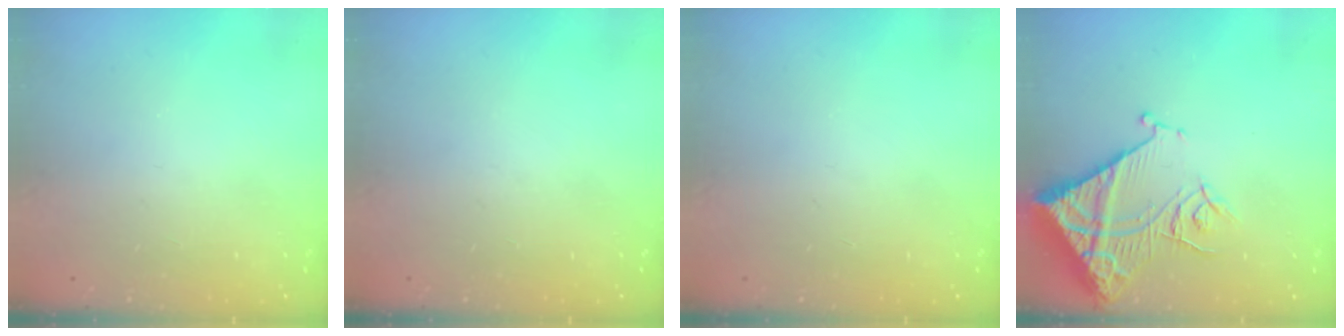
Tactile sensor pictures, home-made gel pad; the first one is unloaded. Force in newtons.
{"total": 0.0}
{"total": 0.0}
{"total": 14.6, "press": 14.5, "slide": 1.6}